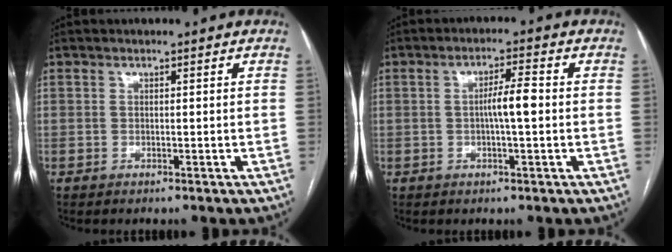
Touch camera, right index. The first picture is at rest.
{"total": 4.3, "force": [-0.2, 0.3, 4.3], "torque": [-0.075, 0.006, -0.004]}